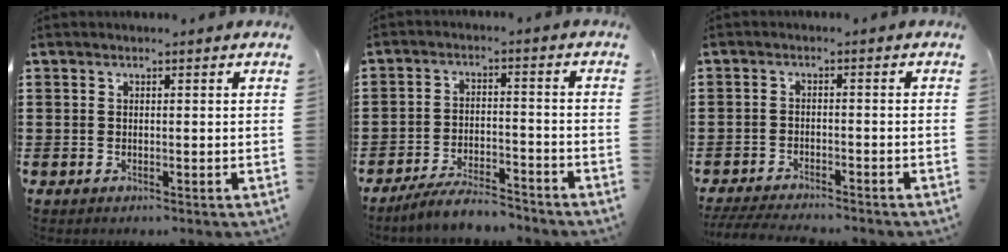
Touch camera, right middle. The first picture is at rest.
{"total": 5.6, "force": [-5.2, 0.4, 1.8], "torque": [-0.041, -0.002, -0.104]}
{"total": 3.6, "force": [-3.5, 0.2, 0.8], "torque": [-0.028, -0.009, -0.075]}